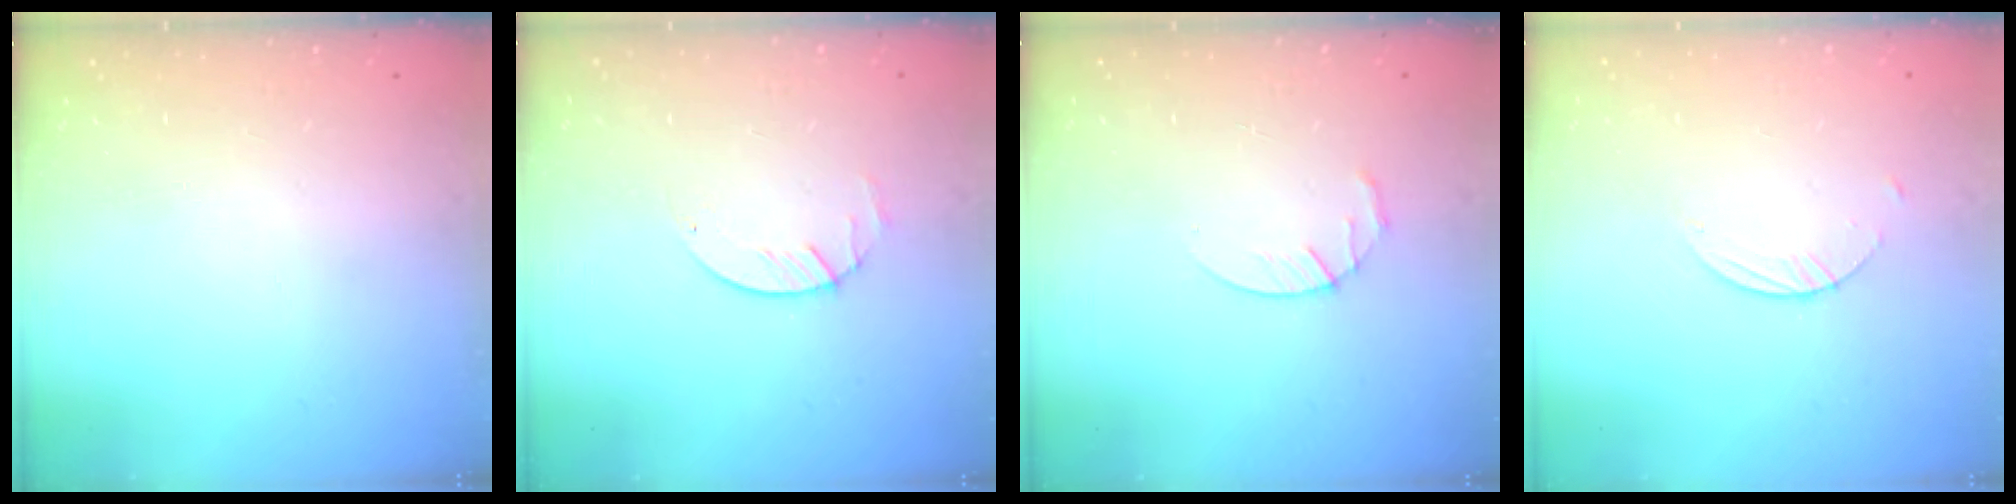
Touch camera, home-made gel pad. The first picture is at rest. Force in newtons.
{"total": 1.4, "press": 1.4, "slide": 0.2}
{"total": 3.0, "press": 2.9, "slide": 0.5}
{"total": 1.8, "press": 1.8, "slide": 0.1}